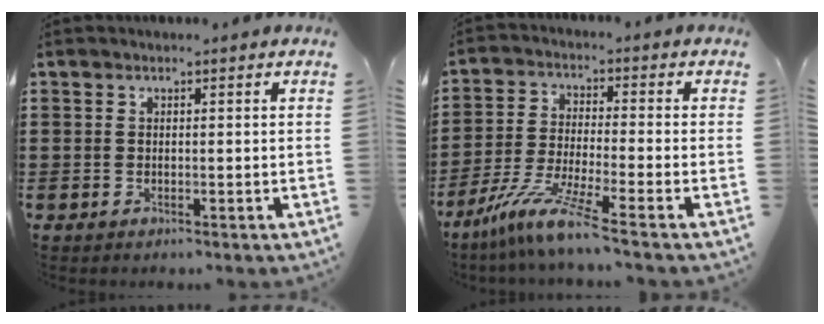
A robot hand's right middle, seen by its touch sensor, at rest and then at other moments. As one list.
[{"total": 7.9, "force": [-6.2, -0.2, 4.9], "torque": [-0.113, -0.017, -0.125]}]